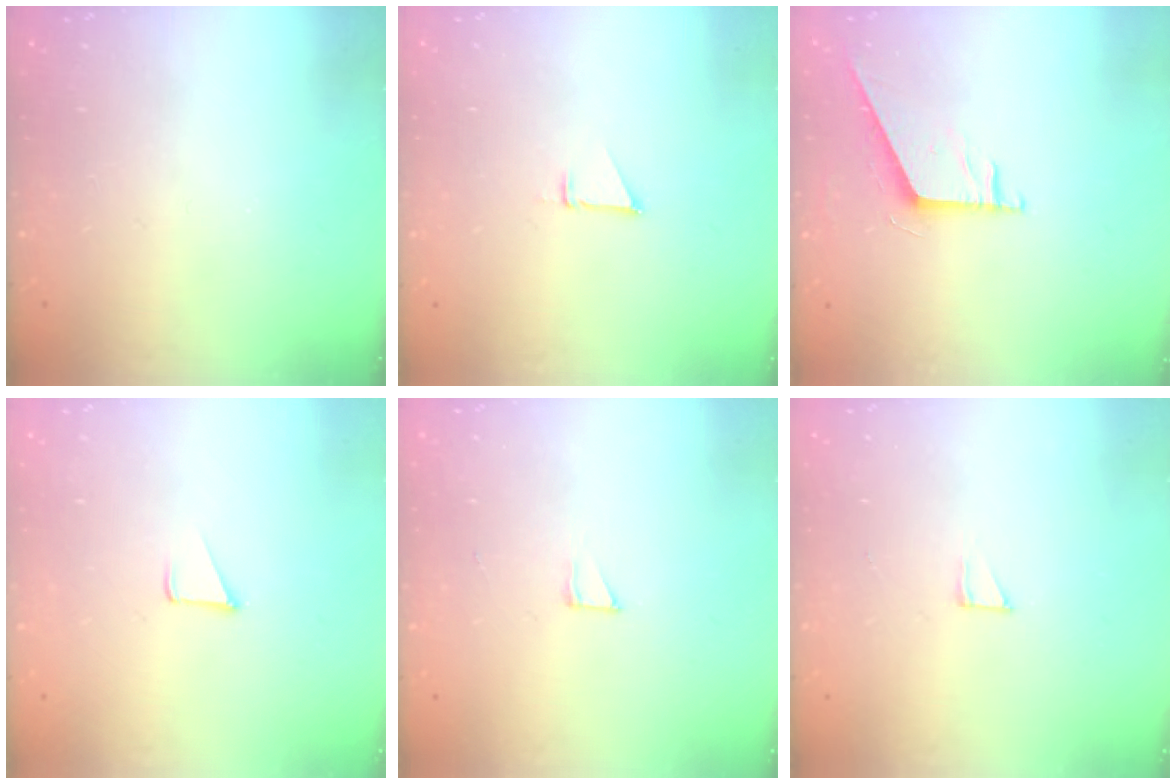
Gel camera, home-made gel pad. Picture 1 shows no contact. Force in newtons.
{"total": 1.9, "press": 1.9, "slide": 0.0}
{"total": 5.4, "press": 5.4, "slide": 0.5}
{"total": 1.7, "press": 1.7, "slide": 0.1}
{"total": 2.6, "press": 2.6, "slide": 0.1}
{"total": 2.3, "press": 2.3, "slide": 0.2}